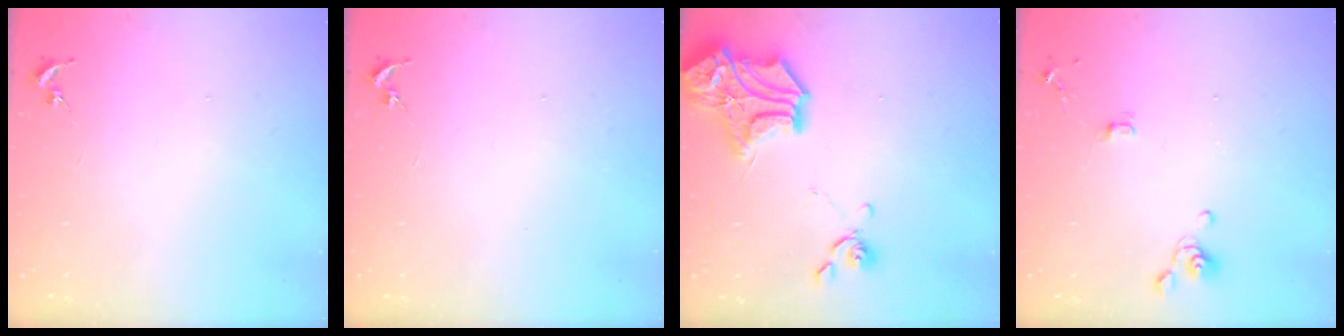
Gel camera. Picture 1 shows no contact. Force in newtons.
{"total": 0.0}
{"total": 19.5, "press": 19.4, "slide": 2.1}
{"total": 4.7, "press": 4.2, "slide": 2.2}